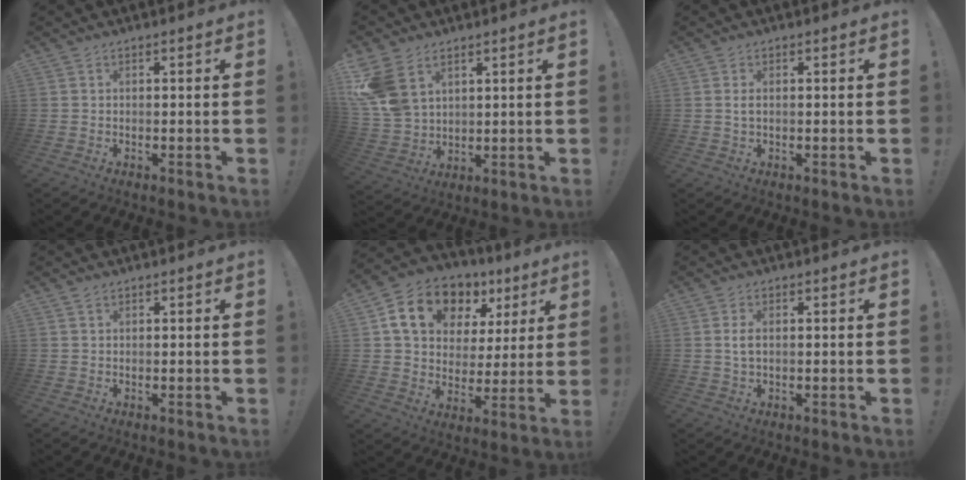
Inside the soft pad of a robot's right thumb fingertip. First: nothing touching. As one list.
[{"total": 11.8, "force": [5.7, 8.2, 6.4], "torque": [-0.122, -0.025, 0.114]}, {"total": 1.7, "force": [0.2, 0.6, 1.6], "torque": [-0.024, 0.000, 0.002]}, {"total": 0.7, "force": [0.5, 0.5, 0.2], "torque": [0.000, -0.002, 0.009]}, {"total": 16.3, "force": [8.6, 10.9, 8.6], "torque": [-0.142, -0.033, 0.164]}, {"total": 2.8, "force": [0.3, 1.2, 2.5], "torque": [-0.041, 0.001, 0.005]}]